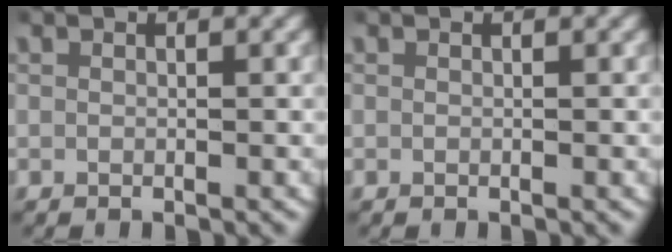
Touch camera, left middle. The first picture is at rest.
{"total": 0.0}